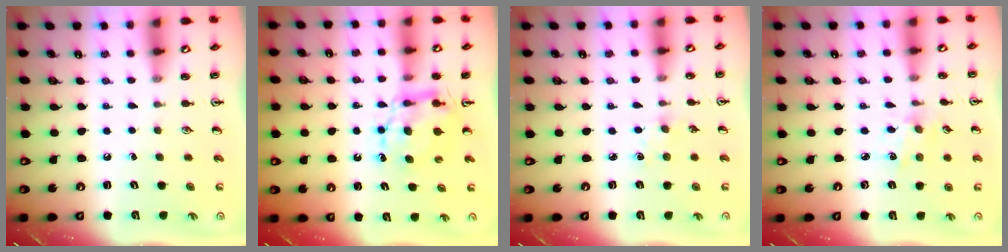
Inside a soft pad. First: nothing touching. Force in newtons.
{"total": 7.1, "press": 7.1, "slide": 0.2}
{"total": 2.8, "press": 2.7, "slide": 0.4}
{"total": 1.9, "press": 1.9, "slide": 0.0}